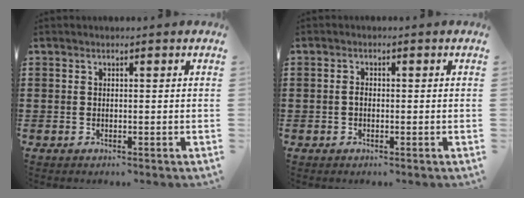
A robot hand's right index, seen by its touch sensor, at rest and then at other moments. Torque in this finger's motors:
{"motor_torque": [0.51, -0.17, 0.22, 0.02]}